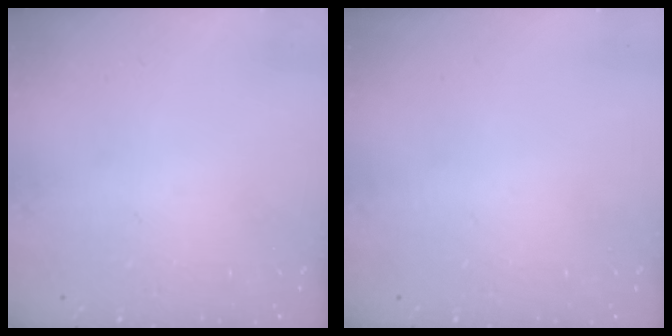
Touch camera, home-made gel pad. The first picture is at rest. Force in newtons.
{"total": 0.0}